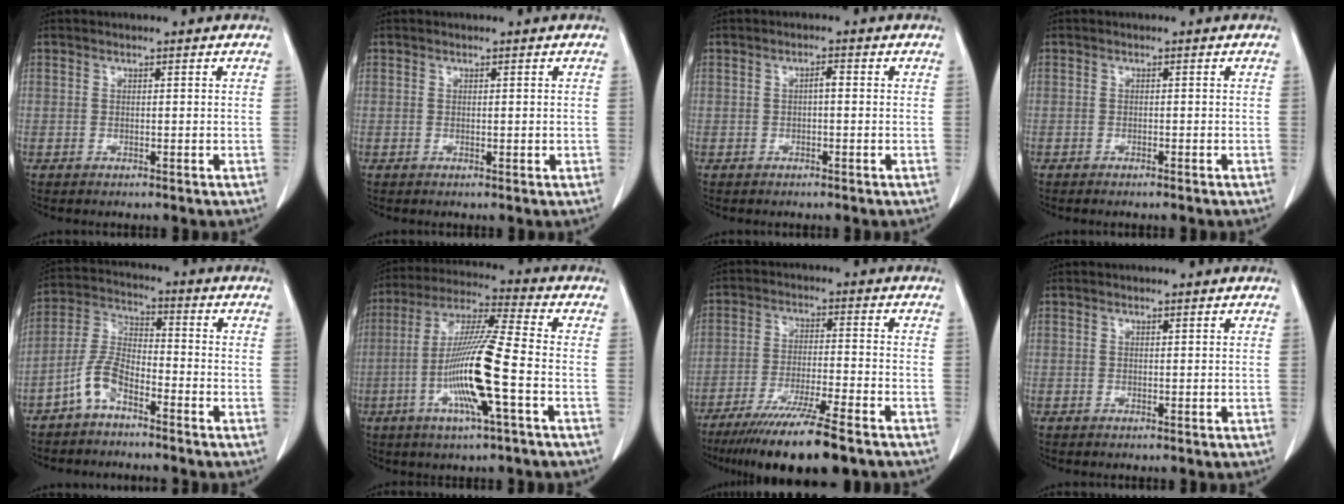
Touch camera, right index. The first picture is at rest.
{"total": 0.7, "force": [0.1, 0.4, 0.6], "torque": [-0.012, -0.002, 0.006]}
{"total": 1.3, "force": [-0.1, 0.4, 1.2], "torque": [-0.020, 0.004, -0.002]}
{"total": 1.1, "force": [-0.9, 0.1, 0.7], "torque": [-0.015, -0.003, -0.011]}
{"total": 6.6, "force": [-4.4, 2.5, 4.2], "torque": [-0.104, 0.012, -0.095]}
{"total": 14.0, "force": [-3.8, 0.0, 13.4], "torque": [-0.267, -0.007, -0.079]}
{"total": 14.2, "force": [-10.7, 0.5, 9.3], "torque": [-0.156, -0.042, -0.175]}
{"total": 0.0}